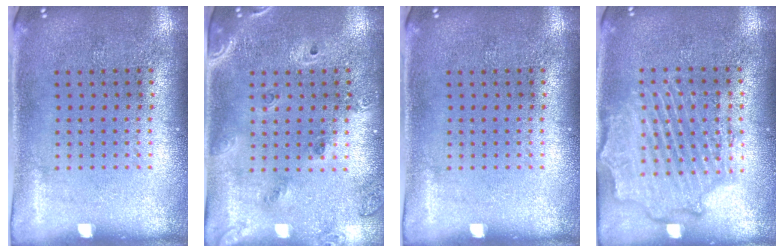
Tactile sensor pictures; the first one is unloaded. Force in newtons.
{"total": 1.6, "press": 1.4, "slide": 0.8}
{"total": 0.0}
{"total": 2.2, "press": 2.2, "slide": 0.6}